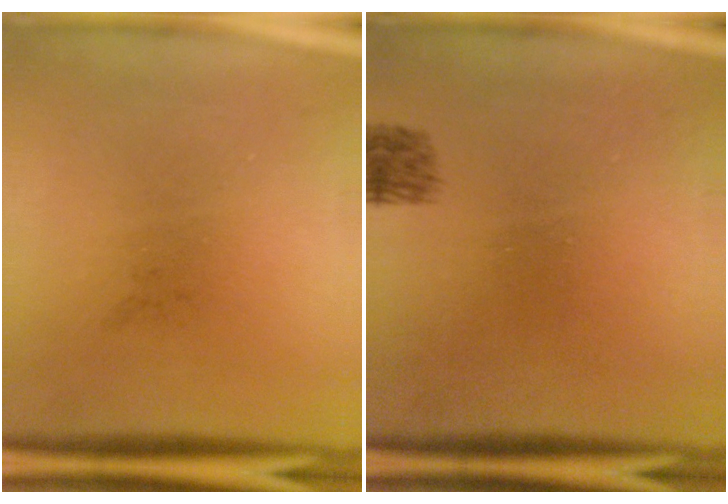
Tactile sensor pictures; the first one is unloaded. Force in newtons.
{"total": 1.9}